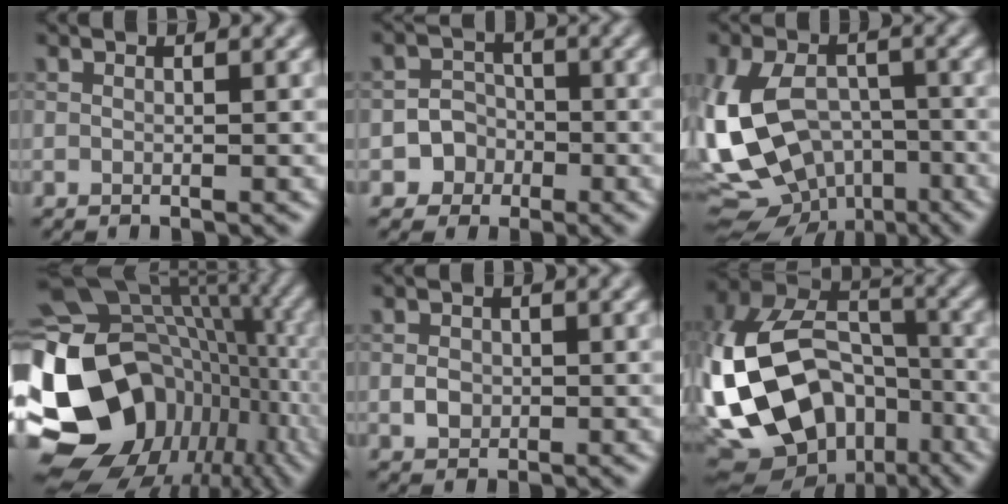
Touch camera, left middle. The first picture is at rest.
{"total": 3.2, "force": [-1.4, 2.9, 0.4], "torque": [0.023, 0.009, -0.035]}
{"total": 13.3, "force": [-3.6, 9.2, 8.9], "torque": [-0.176, -0.012, -0.051]}
{"total": 19.2, "force": [-5.1, 14.7, 11.3], "torque": [-0.223, 0.003, -0.062]}
{"total": 1.6, "force": [-0.2, 1.3, 0.8], "torque": [-0.013, 0.000, -0.008]}
{"total": 17.6, "force": [-5.2, 12.9, 10.8], "torque": [-0.236, 0.002, -0.082]}